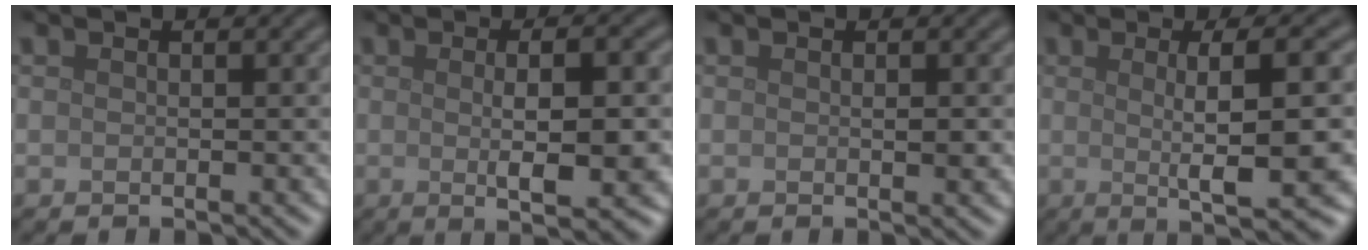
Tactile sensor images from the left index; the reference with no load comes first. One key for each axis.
{"total": 6.3, "fx": -0.2, "fy": 1.5, "fz": 6.1, "tx": -0.085, "ty": -0.001, "tz": 0.001}
{"total": 0.8, "fx": 0.0, "fy": 0.3, "fz": 0.7, "tx": -0.011, "ty": -0.002, "tz": 0.001}
{"total": 8.8, "fx": 0.1, "fy": 1.8, "fz": 8.6, "tx": -0.116, "ty": 0.009, "tz": 0.001}